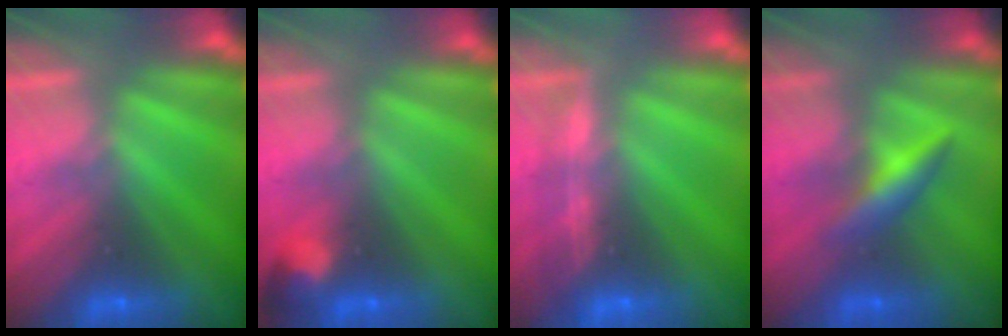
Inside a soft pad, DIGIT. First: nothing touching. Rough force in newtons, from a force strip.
{"total": 2.8}
{"total": 1.5}
{"total": 2.5}